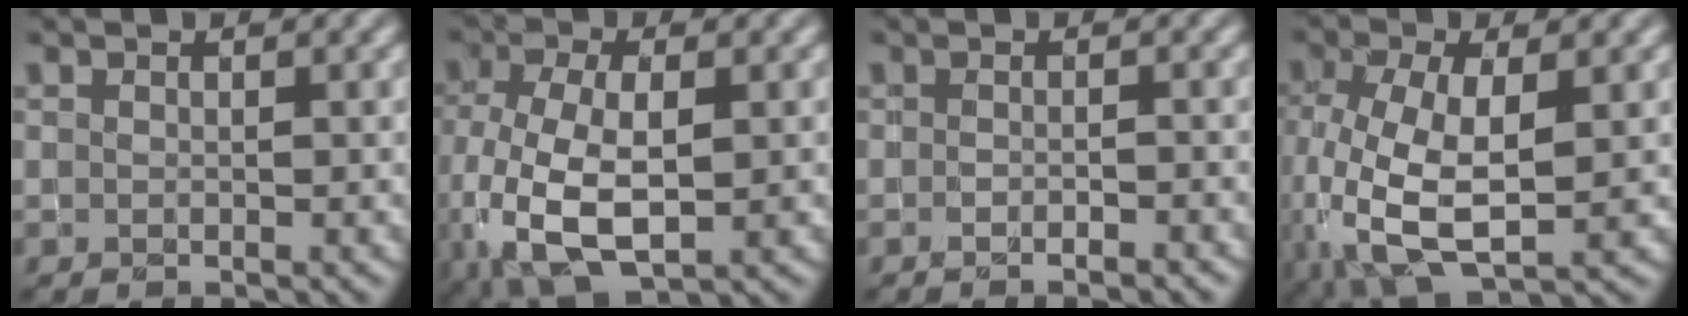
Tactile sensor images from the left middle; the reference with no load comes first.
{"total": 9.2, "force": [-2.1, 4.9, 7.5], "torque": [-0.172, -0.018, -0.032]}
{"total": 1.3, "force": [-1.1, 0.3, 0.8], "torque": [-0.012, -0.002, -0.018]}
{"total": 9.5, "force": [-1.3, 4.8, 8.1], "torque": [-0.185, -0.012, -0.022]}